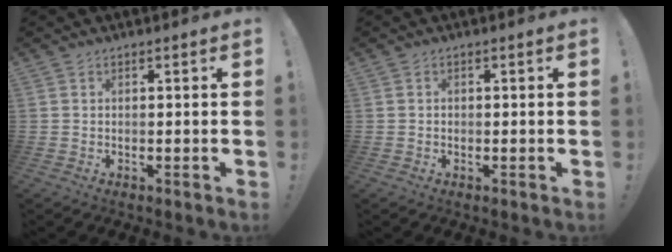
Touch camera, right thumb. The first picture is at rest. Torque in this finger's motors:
{"motor_torque": [-0.18, -0.23, -0.01, 0.06, 0.10]}